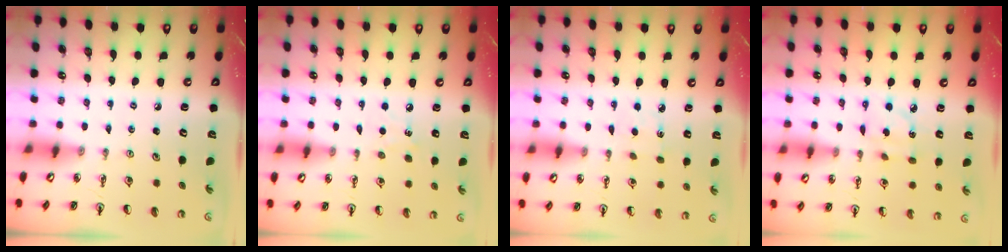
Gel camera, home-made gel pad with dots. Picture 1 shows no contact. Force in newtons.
{"total": 5.6, "press": 5.5, "slide": 0.7}
{"total": 2.8, "press": 2.8, "slide": 0.4}
{"total": 3.4, "press": 3.4, "slide": 0.1}